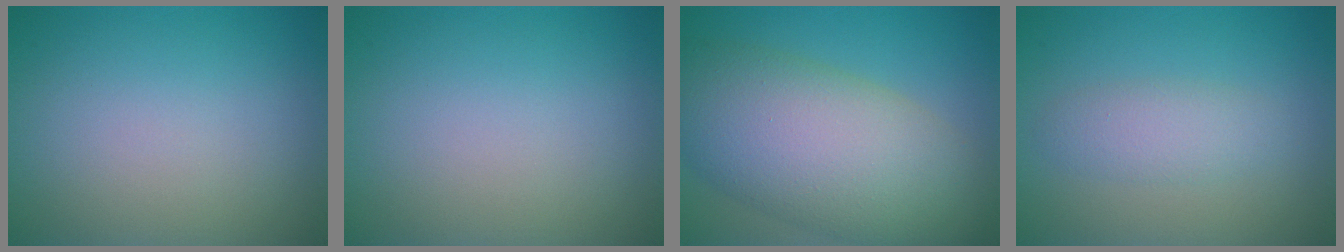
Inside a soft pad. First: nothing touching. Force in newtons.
{"total": 0.0}
{"total": 11.6, "press": 11.6, "slide": 0.5}
{"total": 2.3, "press": 2.3, "slide": 0.0}